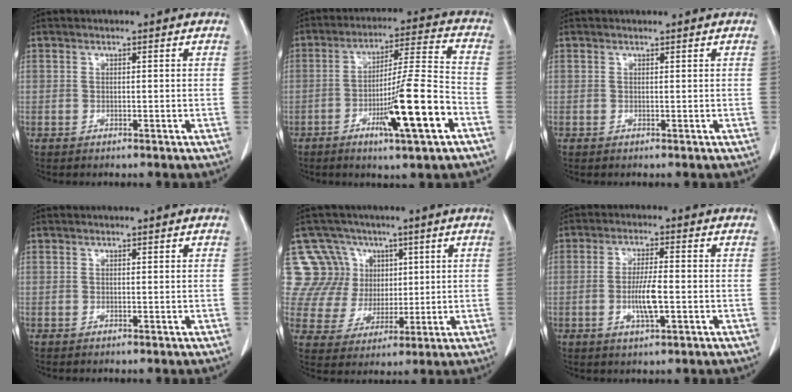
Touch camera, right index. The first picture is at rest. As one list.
[{"total": 13.7, "force": [-5.3, 0.0, 12.6], "torque": [-0.211, -0.008, -0.087]}, {"total": 0.0}, {"total": 0.0}, {"total": 15.9, "force": [6.1, 14.5, 2.6], "torque": [-0.086, 0.069, 0.134]}, {"total": 7.6, "force": [-1.7, 0.6, 7.4], "torque": [-0.145, -0.006, -0.034]}]